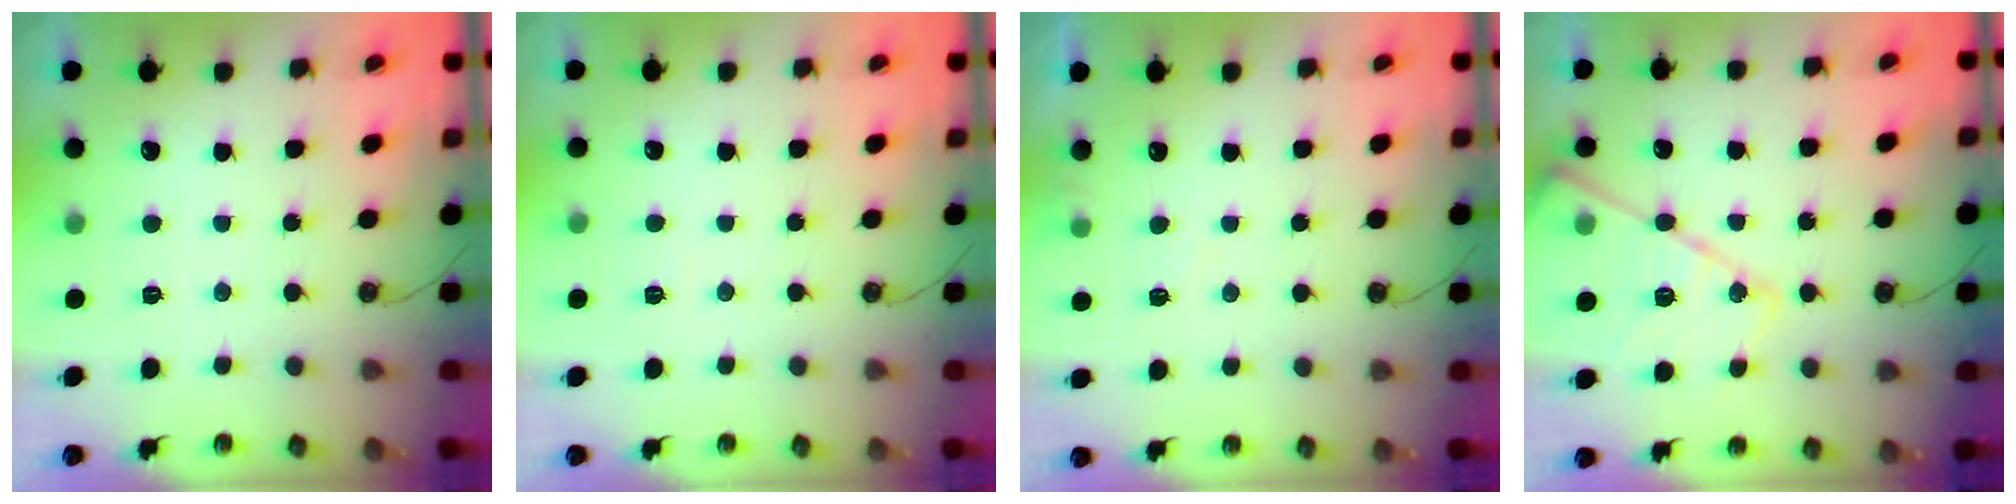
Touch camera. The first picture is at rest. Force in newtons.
{"total": 3.0, "press": 2.9, "slide": 0.6}
{"total": 5.0, "press": 4.9, "slide": 0.7}
{"total": 15.1, "press": 15.1, "slide": 1.3}